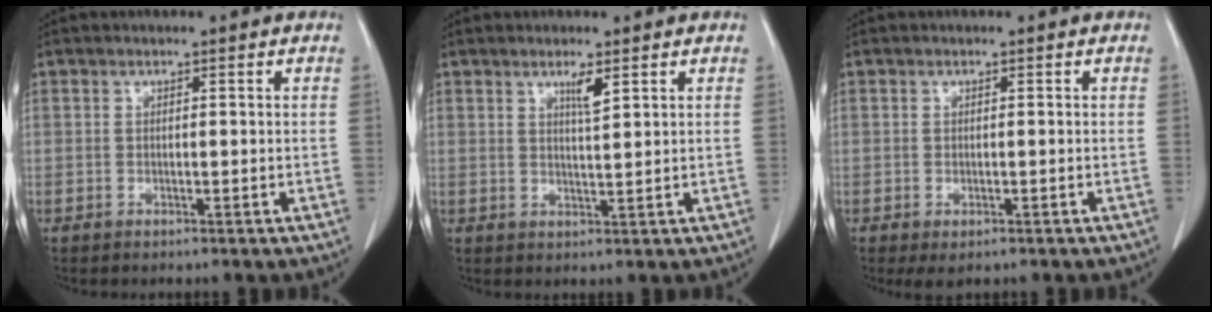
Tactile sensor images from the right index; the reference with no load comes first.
{"total": 2.4, "force": [1.5, 0.0, 2.0], "torque": [-0.037, -0.005, 0.026]}
{"total": 2.0, "force": [-1.1, 0.9, 1.4], "torque": [-0.022, -0.005, -0.008]}